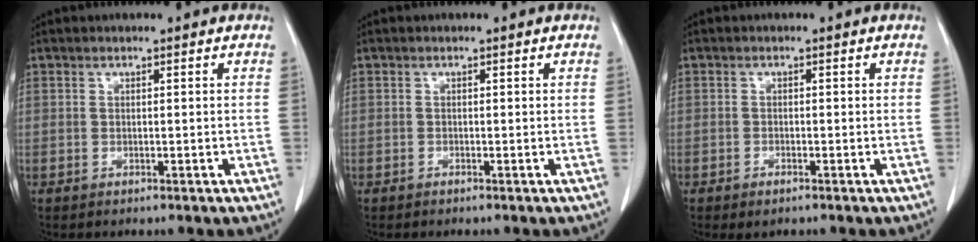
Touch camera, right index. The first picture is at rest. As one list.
[{"total": 0.0}, {"total": 1.5, "force": [-1.0, 0.7, 0.9], "torque": [-0.012, 0.000, -0.011]}]